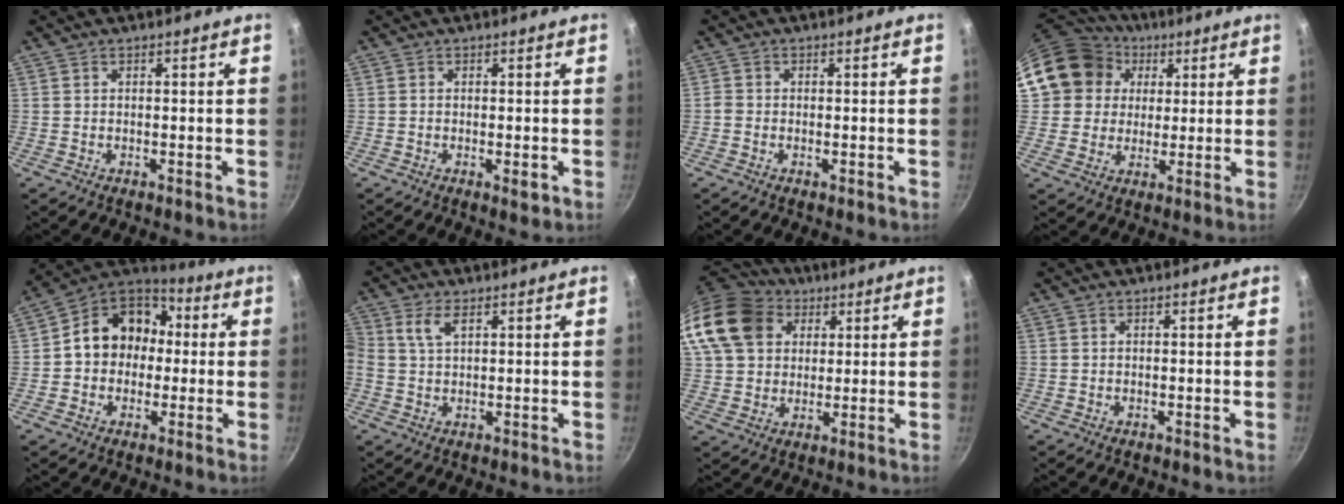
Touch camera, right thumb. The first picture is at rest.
{"total": 1.9, "force": [-0.6, 0.6, 1.7], "torque": [-0.029, -0.005, -0.010]}
{"total": 1.2, "force": [-0.5, 0.8, 0.7], "torque": [-0.020, 0.004, -0.015]}
{"total": 14.5, "force": [4.5, 12.9, 4.9], "torque": [-0.068, 0.020, 0.075]}
{"total": 14.2, "force": [0.4, 12.1, 7.6], "torque": [-0.075, 0.044, -0.012]}
{"total": 3.9, "force": [1.4, 2.1, 2.9], "torque": [-0.058, 0.003, 0.023]}
{"total": 19.0, "force": [7.3, 14.8, 9.4], "torque": [-0.187, 0.019, 0.130]}
{"total": 0.0}